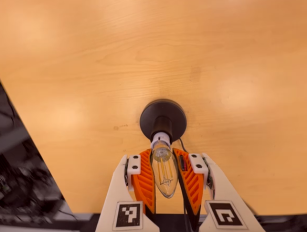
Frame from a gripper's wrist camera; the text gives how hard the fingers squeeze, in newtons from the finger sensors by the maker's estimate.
{"total": 19.7, "left": 18.3, "right": 21.1}